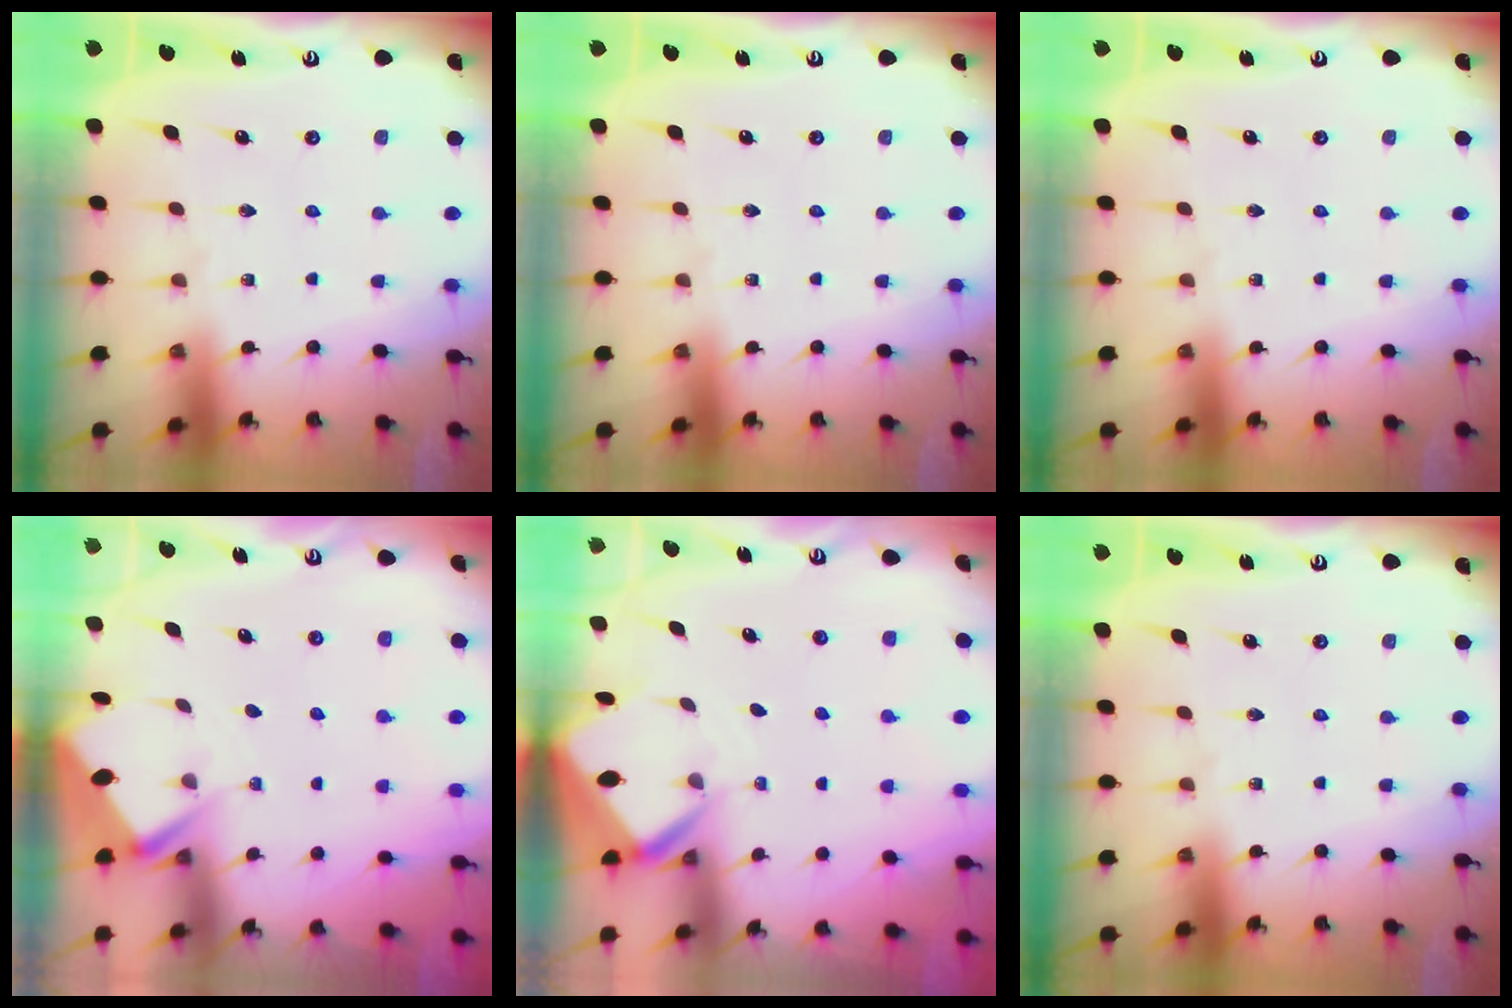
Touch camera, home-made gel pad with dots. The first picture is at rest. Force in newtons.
{"total": 0.0}
{"total": 0.0}
{"total": 2.8, "press": 2.8, "slide": 0.4}
{"total": 3.0, "press": 3.0, "slide": 0.2}
{"total": 0.0}